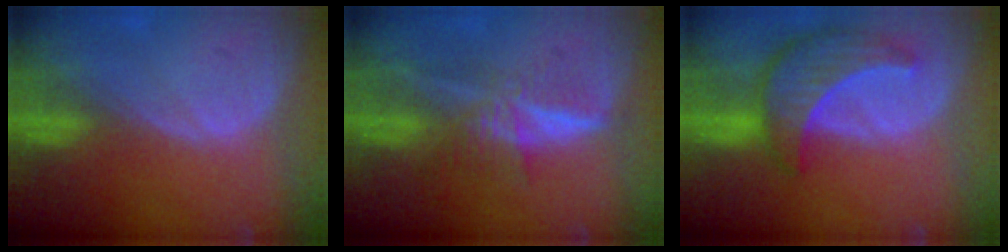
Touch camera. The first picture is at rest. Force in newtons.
{"total": 6.1, "press": 5.7, "slide": 2.1}
{"total": 8.7, "press": 7.8, "slide": 3.7}